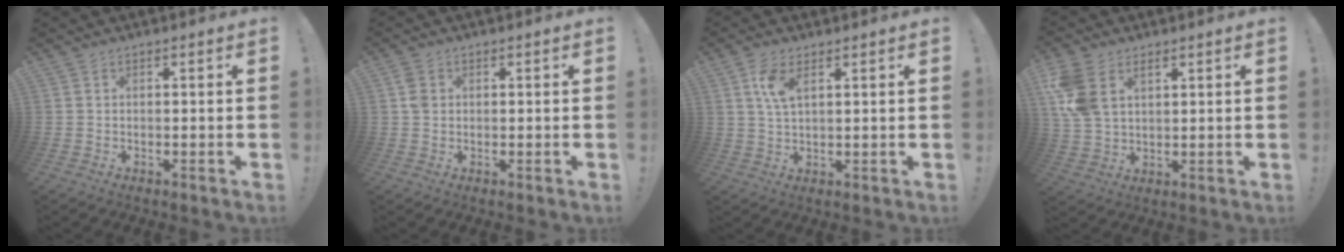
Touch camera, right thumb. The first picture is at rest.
{"total": 3.3, "force": [0.9, 2.6, 1.9], "torque": [-0.032, 0.005, 0.019]}
{"total": 6.2, "force": [2.6, 2.8, 4.9], "torque": [-0.089, 0.000, 0.047]}
{"total": 10.1, "force": [4.5, 6.6, 6.1], "torque": [-0.129, -0.009, 0.087]}